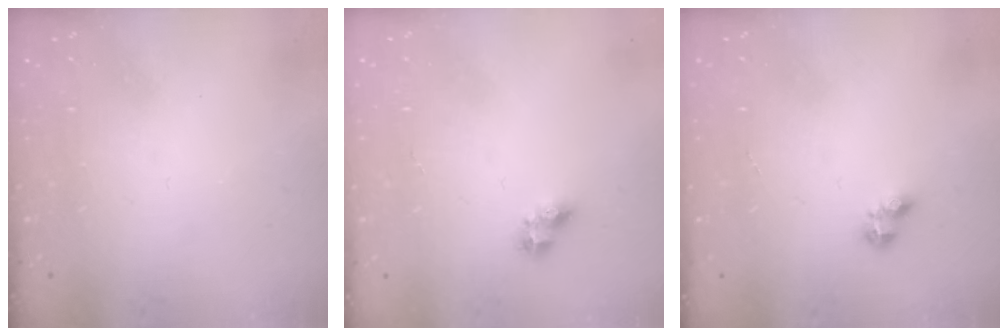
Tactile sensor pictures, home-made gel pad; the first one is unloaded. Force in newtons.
{"total": 5.1, "press": 5.0, "slide": 0.4}
{"total": 2.6, "press": 2.5, "slide": 0.5}